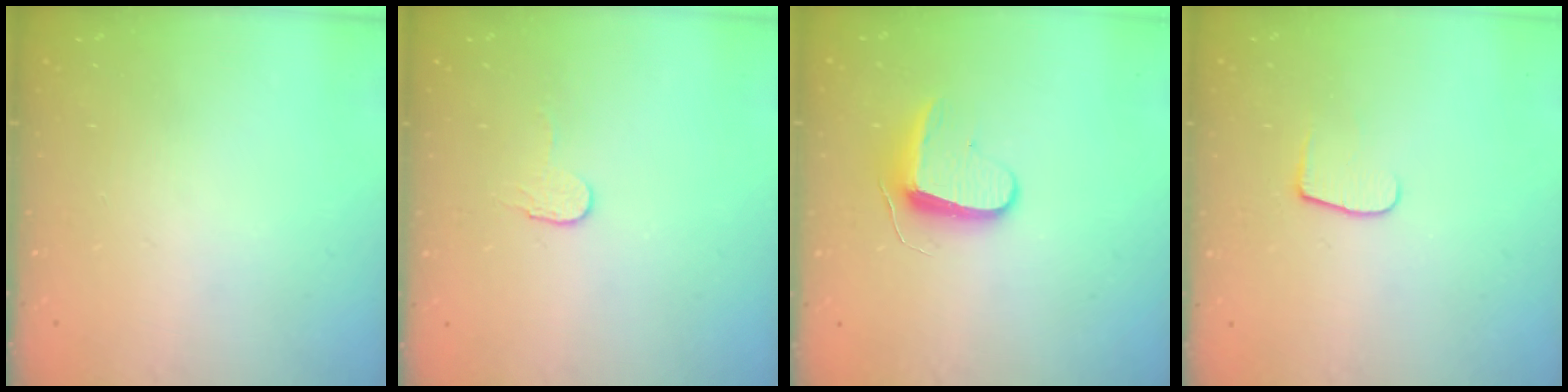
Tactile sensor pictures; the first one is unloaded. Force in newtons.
{"total": 3.5, "press": 3.5, "slide": 0.2}
{"total": 8.7, "press": 8.6, "slide": 0.5}
{"total": 6.1, "press": 6.0, "slide": 0.6}